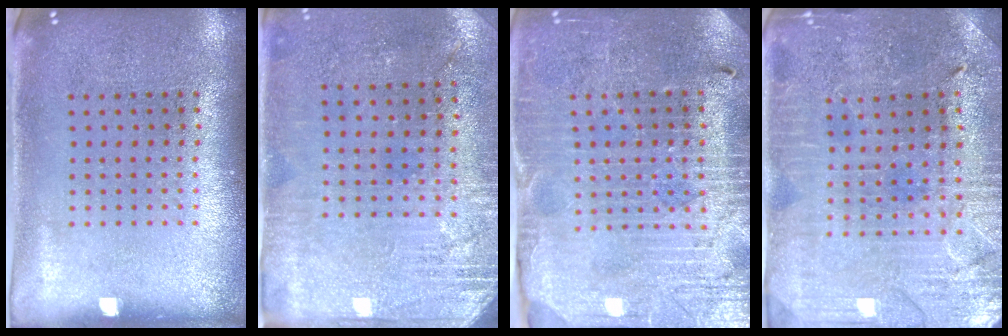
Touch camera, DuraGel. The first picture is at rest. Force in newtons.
{"total": 2.8, "press": 2.5, "slide": 1.2}
{"total": 3.8, "press": 3.7, "slide": 0.9}
{"total": 1.5, "press": 1.4, "slide": 0.2}